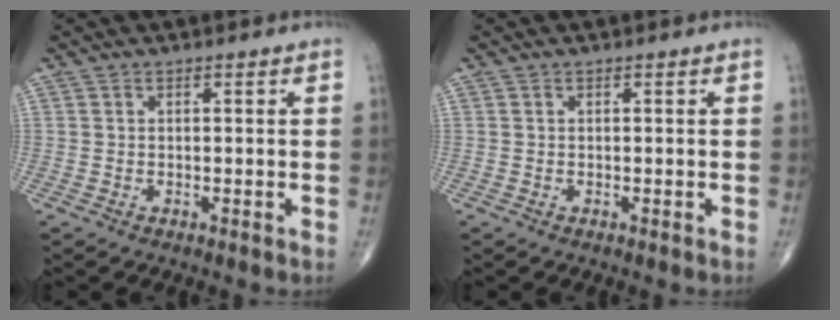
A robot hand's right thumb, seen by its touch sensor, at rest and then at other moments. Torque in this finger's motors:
{"motor_torque": [-0.04, 0.04, -0.01, 0.01, 0.00]}